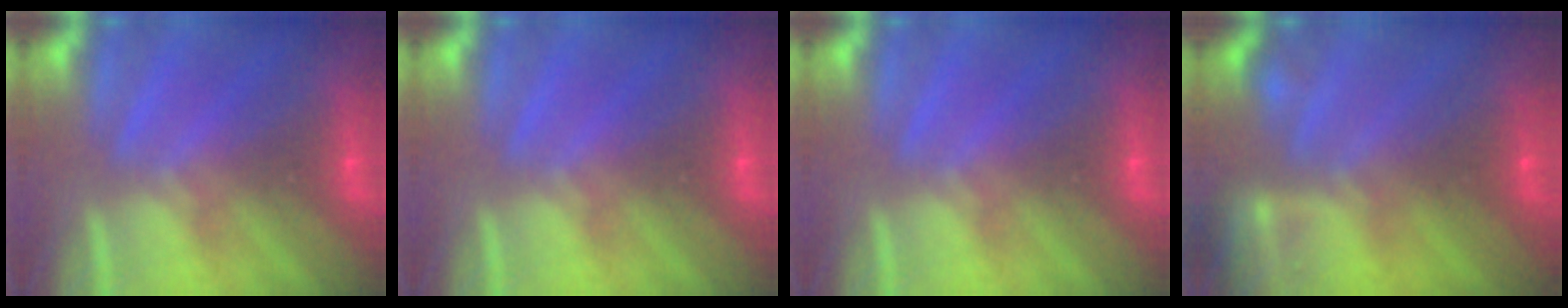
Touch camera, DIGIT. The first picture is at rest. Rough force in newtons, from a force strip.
{"total": 0.0}
{"total": 0.0}
{"total": 7.8}